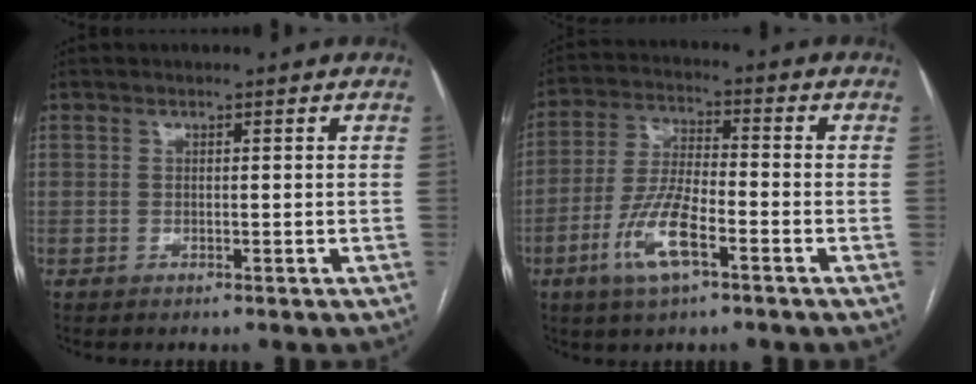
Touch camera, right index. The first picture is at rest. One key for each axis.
{"total": 9.6, "fx": -4.4, "fy": 2.2, "fz": 8.3, "tx": -0.173, "ty": -0.006, "tz": -0.084}